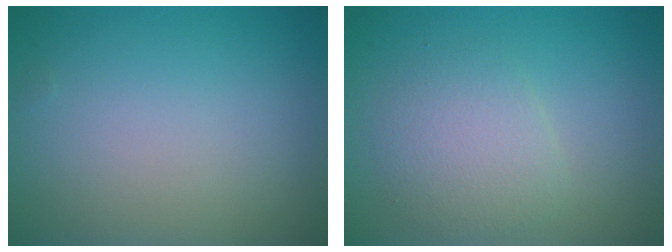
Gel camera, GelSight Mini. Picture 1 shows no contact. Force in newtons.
{"total": 3.0, "press": 3.0, "slide": 0.1}